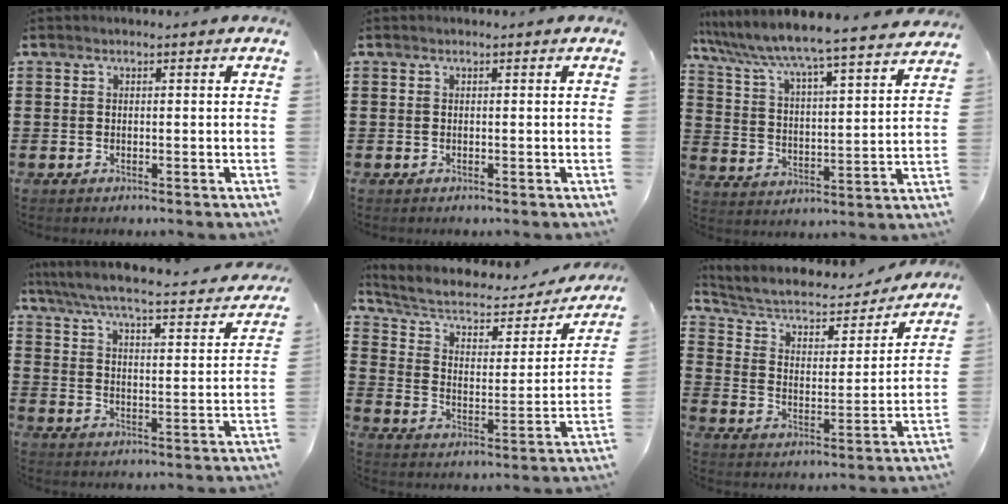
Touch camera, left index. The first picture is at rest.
{"total": 0.0}
{"total": 5.6, "force": [5.3, -0.6, 1.6], "torque": [-0.061, -0.049, 0.081]}
{"total": 5.1, "force": [4.5, 0.0, 2.3], "torque": [-0.068, -0.038, 0.069]}
{"total": 5.4, "force": [3.4, 2.8, 3.1], "torque": [-0.079, -0.019, 0.052]}
{"total": 4.9, "force": [3.9, 2.1, 2.1], "torque": [-0.062, -0.025, 0.059]}